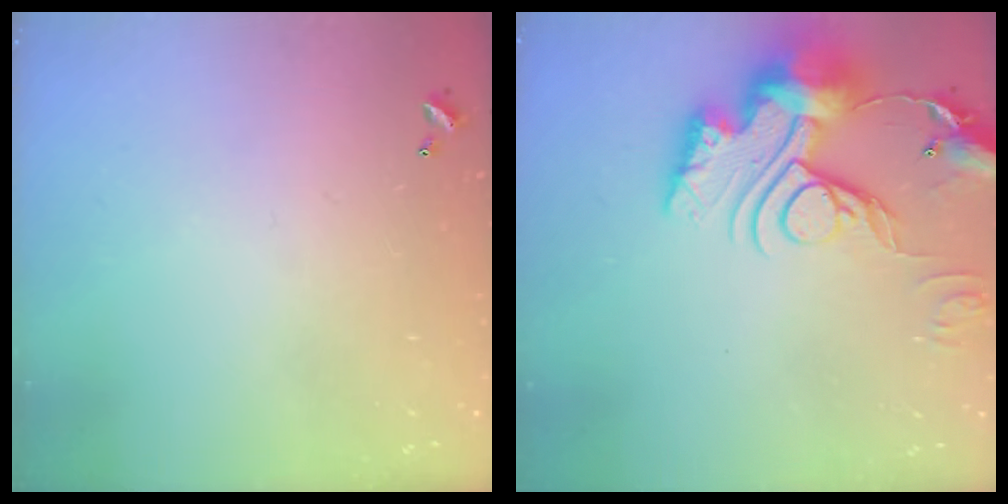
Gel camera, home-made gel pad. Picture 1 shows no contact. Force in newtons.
{"total": 18.7, "press": 18.6, "slide": 1.7}